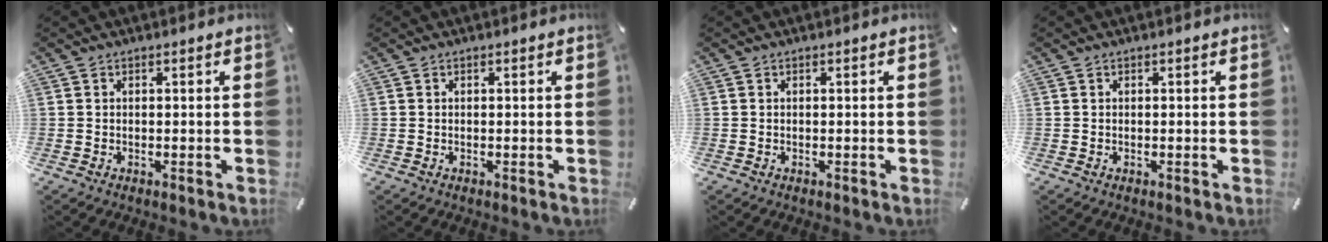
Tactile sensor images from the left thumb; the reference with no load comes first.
{"total": 0.0}
{"total": 0.0}
{"total": 0.0}